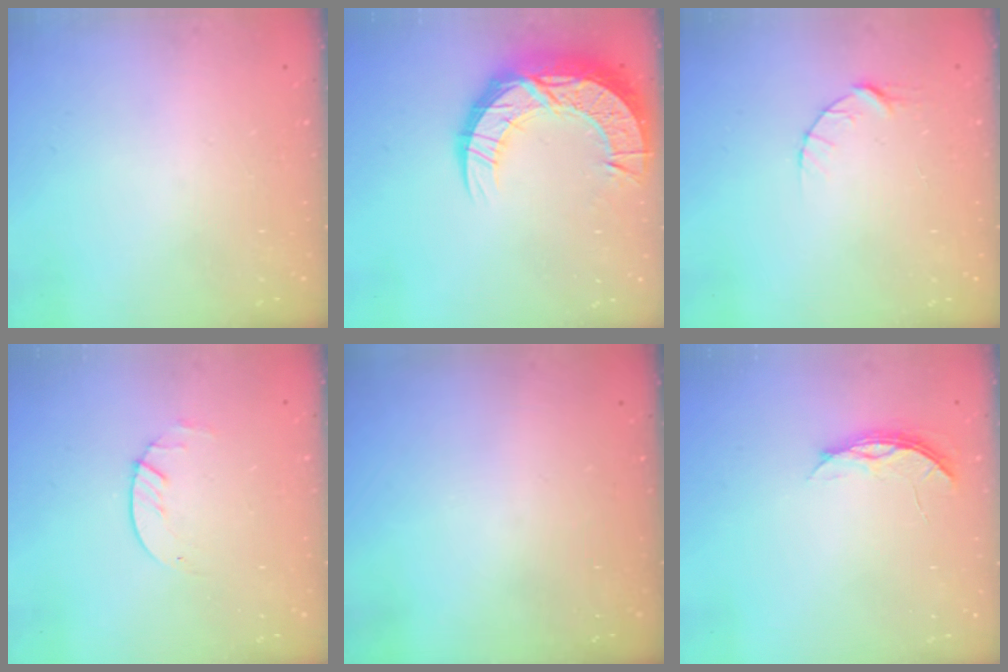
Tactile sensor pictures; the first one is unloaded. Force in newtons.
{"total": 17.6, "press": 17.6, "slide": 1.4}
{"total": 5.0, "press": 4.9, "slide": 0.7}
{"total": 1.7, "press": 1.6, "slide": 0.2}
{"total": 0.0}
{"total": 3.9, "press": 3.9, "slide": 0.4}